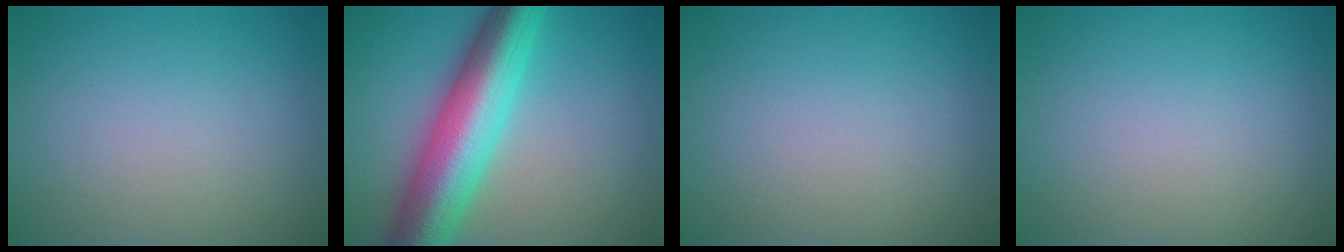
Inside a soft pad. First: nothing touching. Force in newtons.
{"total": 10.3, "press": 10.3, "slide": 0.2}
{"total": 0.0}
{"total": 0.0}